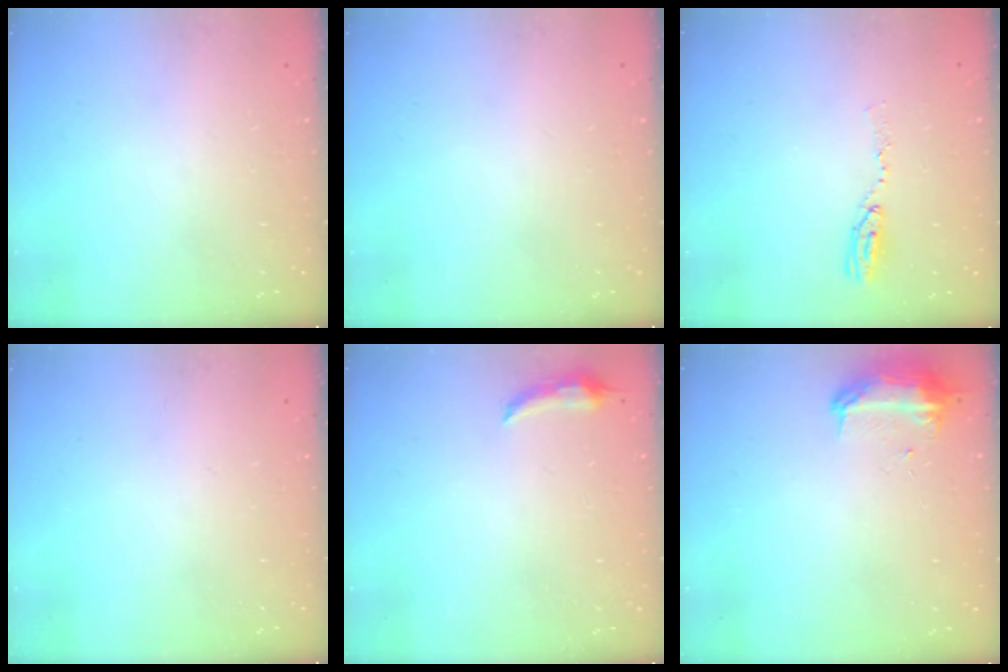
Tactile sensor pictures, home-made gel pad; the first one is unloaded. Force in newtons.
{"total": 0.0}
{"total": 5.6, "press": 5.6, "slide": 0.4}
{"total": 0.0}
{"total": 5.4, "press": 4.6, "slide": 2.8}
{"total": 10.1, "press": 10.1, "slide": 0.7}